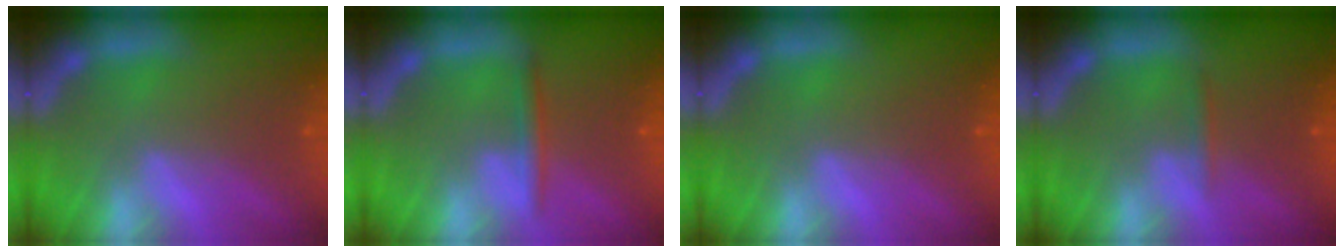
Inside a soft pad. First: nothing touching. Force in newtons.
{"total": 1.9}
{"total": 0.0}
{"total": 0.9}